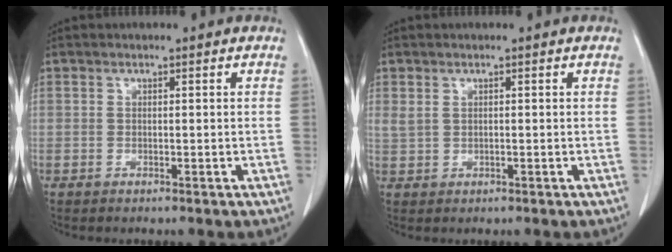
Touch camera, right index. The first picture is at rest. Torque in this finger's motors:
{"motor_torque": [-0.02, 0.08, 0.03, 0.02]}